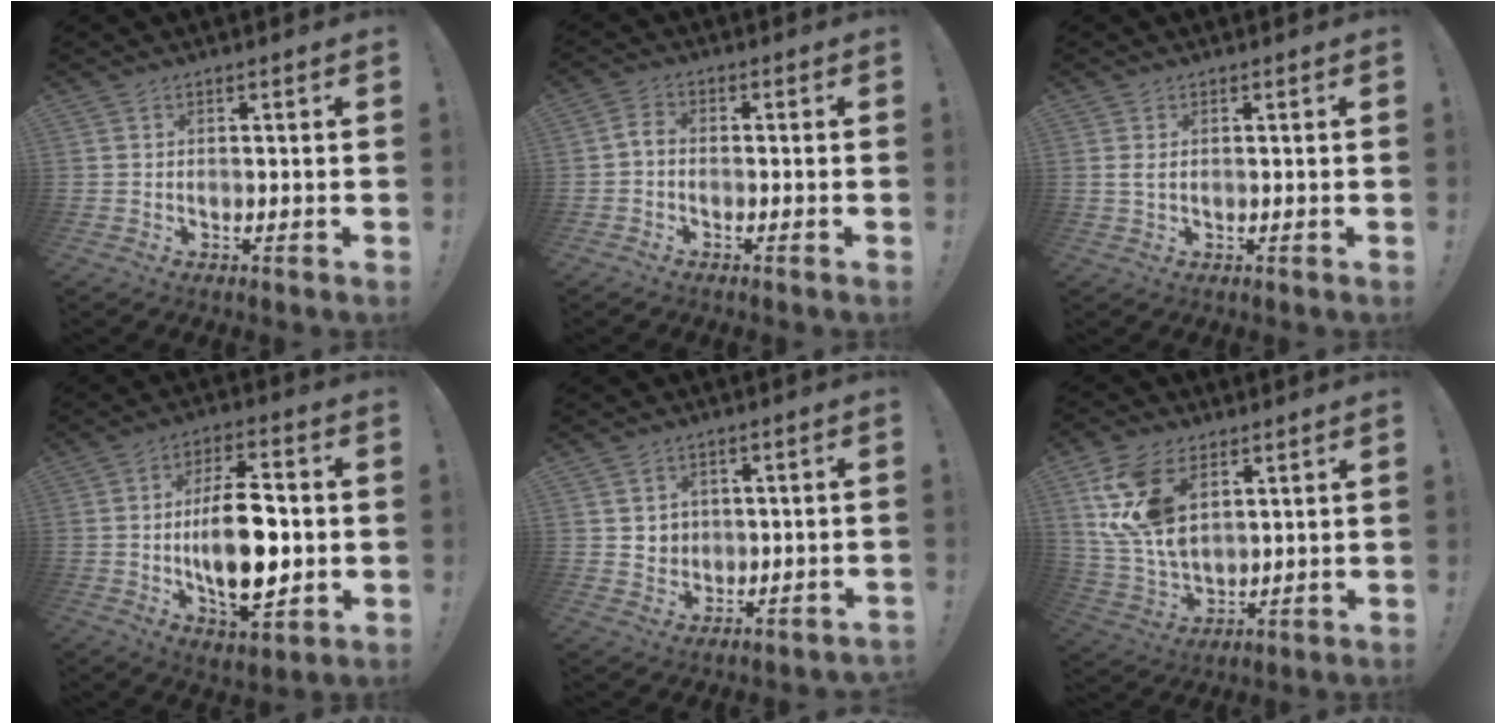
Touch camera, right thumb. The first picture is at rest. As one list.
[{"total": 2.9, "force": [-1.2, 1.7, 2.0], "torque": [-0.042, 0.008, -0.023]}, {"total": 1.6, "force": [0.5, 0.5, 1.4], "torque": [-0.021, -0.002, 0.008]}, {"total": 17.3, "force": [-1.0, 8.1, 15.2], "torque": [-0.264, -0.003, -0.019]}, {"total": 4.7, "force": [1.2, 4.4, 0.8], "torque": [-0.012, -0.004, 0.028]}, {"total": 16.4, "force": [7.0, 10.1, 10.9], "torque": [-0.219, -0.025, 0.132]}]